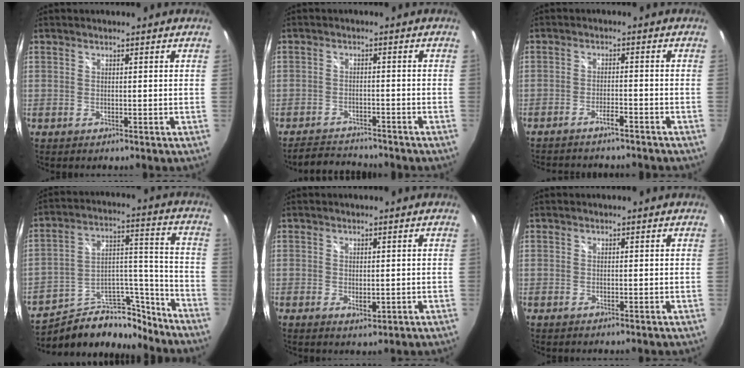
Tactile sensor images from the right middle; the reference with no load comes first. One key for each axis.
{"total": 5.3, "fx": -5.2, "fy": 0.9, "fz": 0.2, "tx": -0.024, "ty": 0.014, "tz": -0.088}
{"total": 8.4, "fx": -7.6, "fy": 1.6, "fz": 3.2, "tx": -0.078, "ty": -0.006, "tz": -0.109}
{"total": 18.3, "fx": -14.7, "fy": 8.5, "fz": 6.7, "tx": -0.117, "ty": 0.062, "tz": -0.214}
{"total": 1.9, "fx": -0.2, "fy": 1.2, "fz": 1.4, "tx": -0.022, "ty": -0.006, "tz": -0.002}
{"total": 0.0}